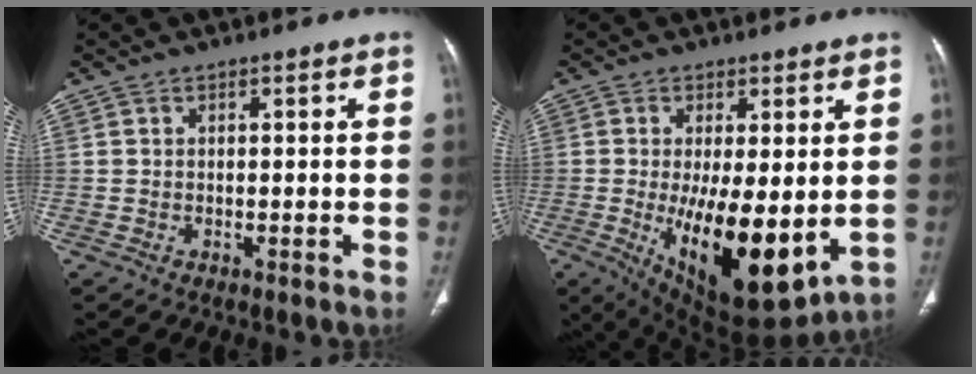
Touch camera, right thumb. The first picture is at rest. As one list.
[{"total": 16.2, "force": [-2.4, 6.0, 14.9], "torque": [-0.235, -0.035, -0.016]}]